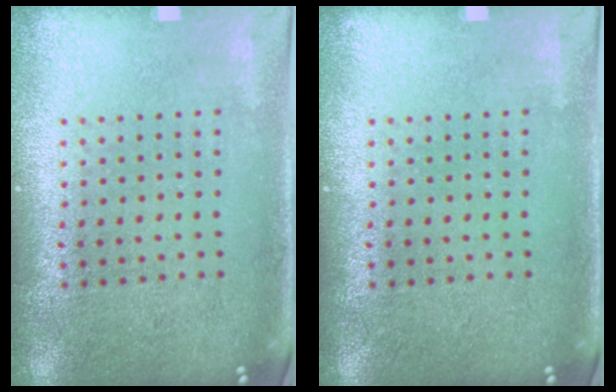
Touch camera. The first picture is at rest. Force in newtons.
{"total": 0.0}